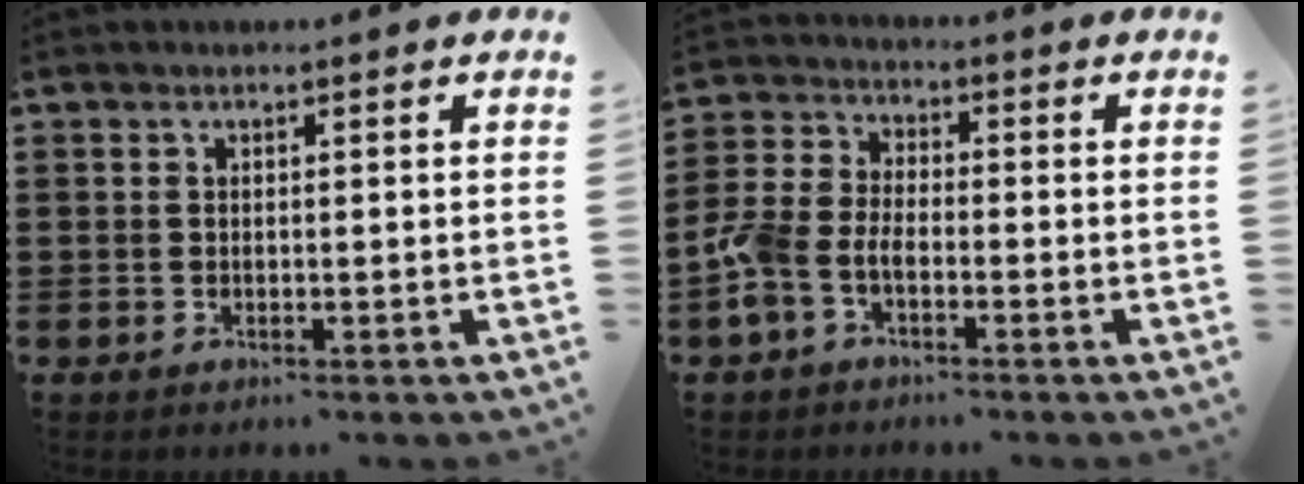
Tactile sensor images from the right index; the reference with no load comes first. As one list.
[{"total": 5.1, "force": [-3.0, 2.6, 3.1], "torque": [-0.098, -0.004, -0.068]}]